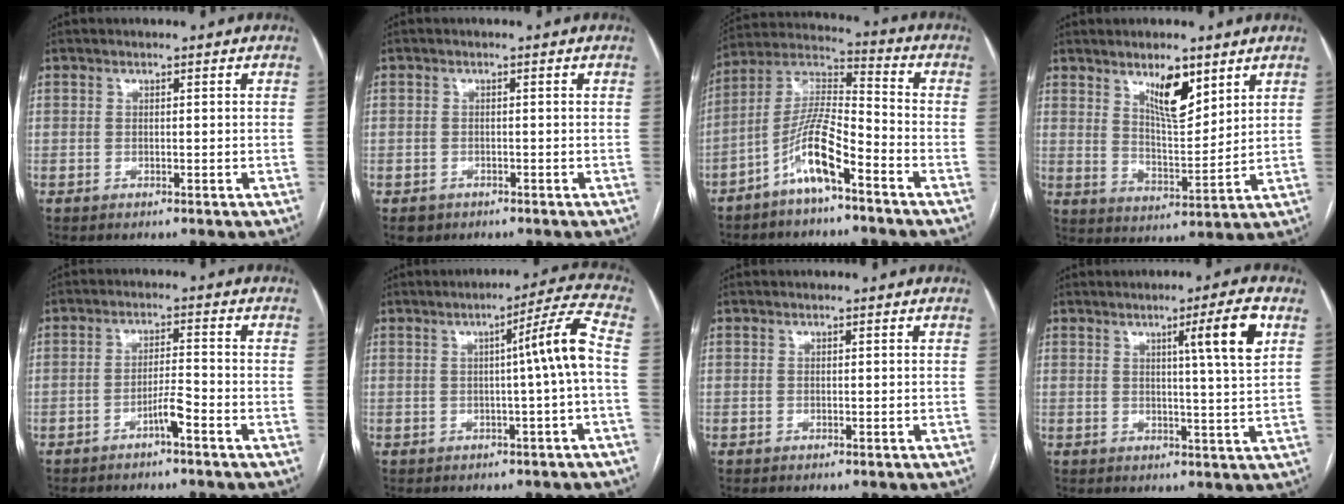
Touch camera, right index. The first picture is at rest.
{"total": 2.2, "force": [-1.2, 1.8, 0.2], "torque": [-0.005, 0.004, -0.016]}
{"total": 10.6, "force": [-6.0, 1.8, 8.5], "torque": [-0.179, 0.008, -0.119]}
{"total": 8.1, "force": [4.9, 2.4, 6.0], "torque": [-0.107, -0.007, 0.091]}
{"total": 3.3, "force": [-2.1, 0.0, 2.5], "torque": [-0.042, 0.002, -0.039]}
{"total": 7.0, "force": [-0.4, -1.4, 6.9], "torque": [-0.096, 0.013, -0.005]}
{"total": 0.0}
{"total": 7.4, "force": [2.8, -1.1, 6.7], "torque": [-0.098, -0.006, 0.042]}